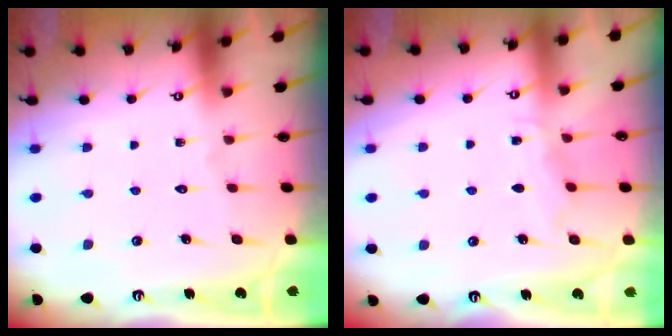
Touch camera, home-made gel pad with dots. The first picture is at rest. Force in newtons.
{"total": 5.1, "press": 5.1, "slide": 0.5}